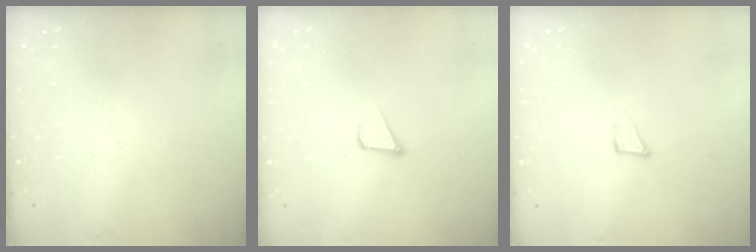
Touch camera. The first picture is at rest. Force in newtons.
{"total": 2.1, "press": 2.1, "slide": 0.1}
{"total": 2.3, "press": 2.3, "slide": 0.1}